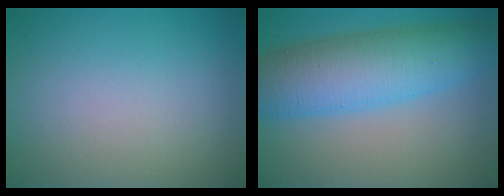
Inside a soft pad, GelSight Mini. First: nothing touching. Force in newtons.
{"total": 8.6, "press": 8.6, "slide": 0.2}